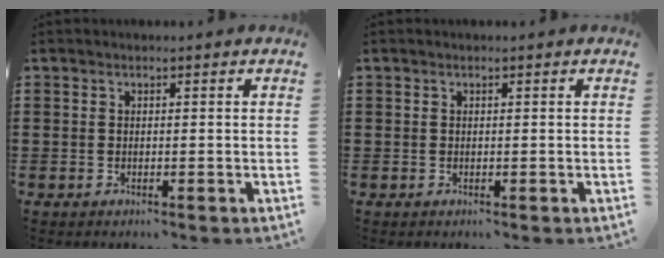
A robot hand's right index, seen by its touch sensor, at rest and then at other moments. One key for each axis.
{"total": 0.0}